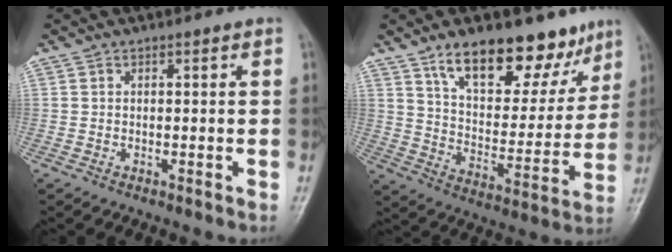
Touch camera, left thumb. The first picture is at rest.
{"total": 19.0, "force": [12.8, 9.2, 10.6], "torque": [-0.096, -0.064, 0.206]}